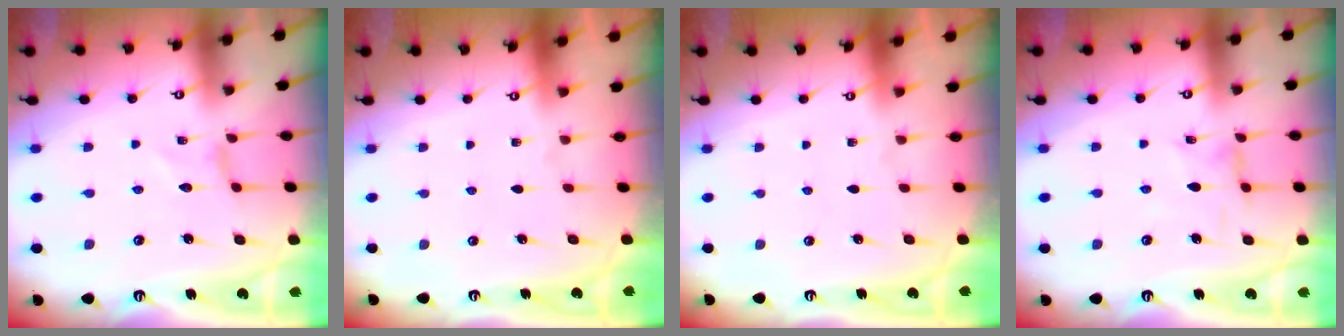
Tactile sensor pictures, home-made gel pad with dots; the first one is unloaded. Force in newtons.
{"total": 0.0}
{"total": 0.0}
{"total": 1.7, "press": 1.7, "slide": 0.2}